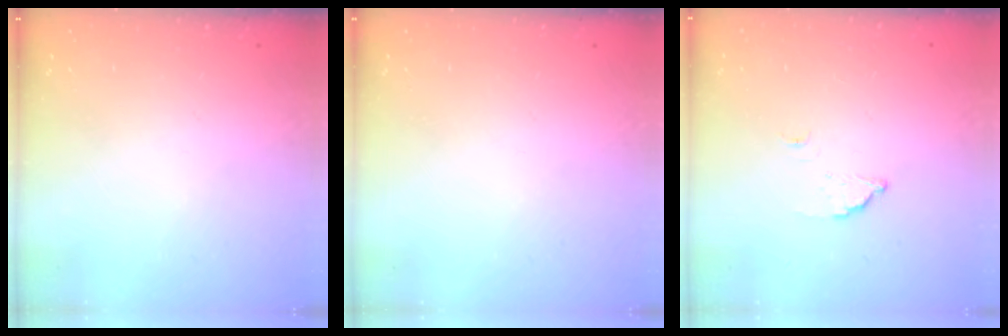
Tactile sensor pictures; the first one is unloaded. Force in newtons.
{"total": 0.0}
{"total": 2.2, "press": 2.2, "slide": 0.1}